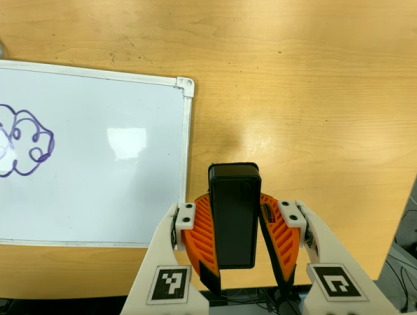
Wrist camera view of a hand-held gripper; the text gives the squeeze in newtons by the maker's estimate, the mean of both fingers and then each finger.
{"total": 7.1, "left": 6.6, "right": 7.7}